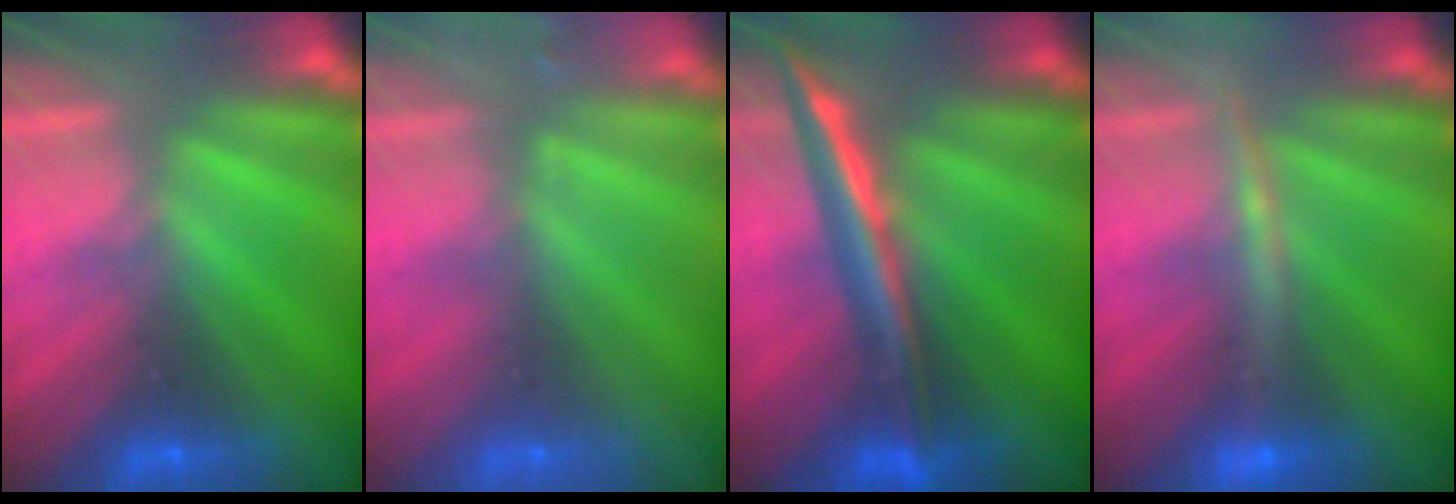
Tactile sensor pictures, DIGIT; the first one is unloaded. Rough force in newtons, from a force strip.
{"total": 2.4}
{"total": 2.8}
{"total": 2.5}